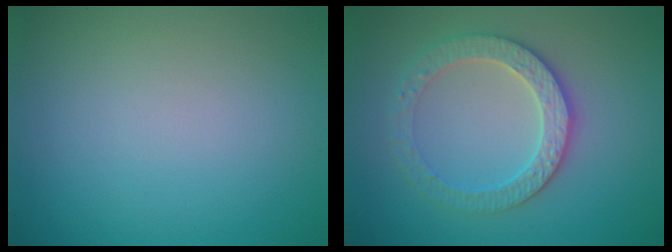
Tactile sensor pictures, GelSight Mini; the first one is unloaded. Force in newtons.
{"total": 3.6, "press": 3.5, "slide": 0.9}